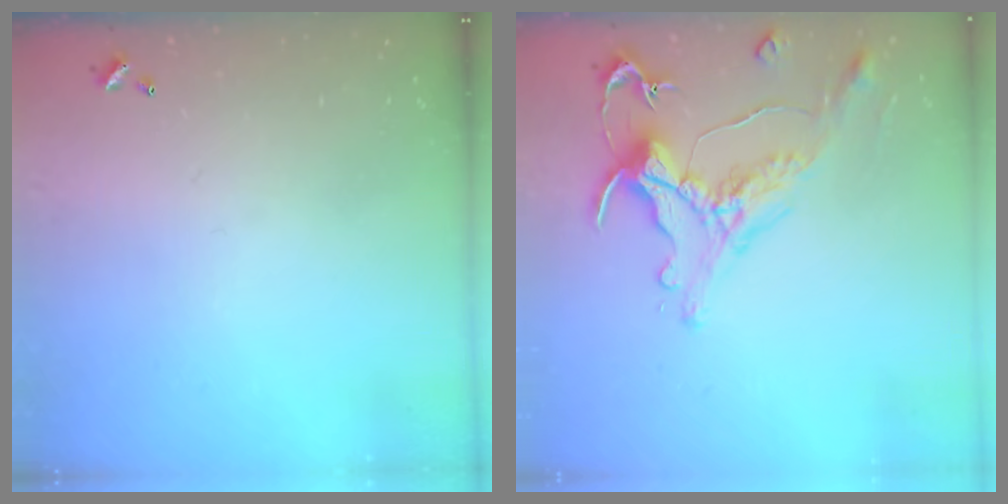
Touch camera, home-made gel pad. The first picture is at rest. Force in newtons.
{"total": 0.7, "press": 0.1, "slide": 0.7}